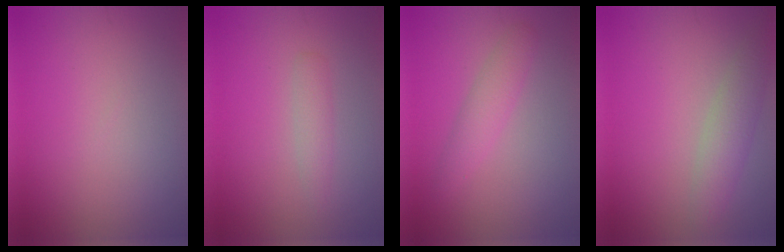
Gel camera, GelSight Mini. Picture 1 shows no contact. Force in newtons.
{"total": 1.5, "press": 1.5, "slide": 0.0}
{"total": 2.3, "press": 2.3, "slide": 0.0}
{"total": 2.9, "press": 2.9, "slide": 0.2}